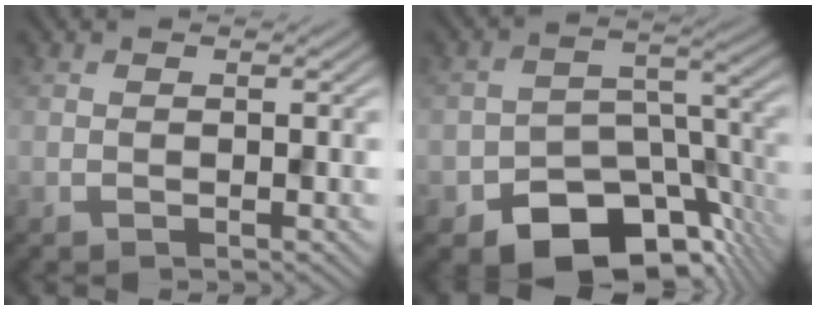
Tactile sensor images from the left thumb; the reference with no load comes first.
{"total": 12.0, "force": [-7.7, 6.8, 6.2], "torque": [-0.089, -0.014, -0.123]}